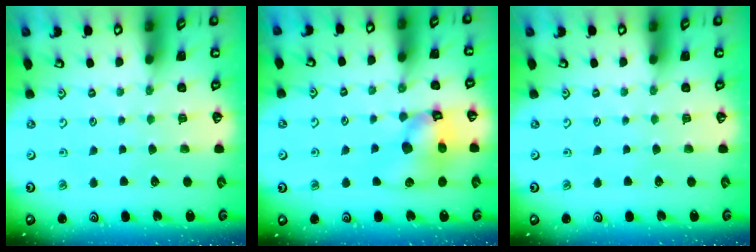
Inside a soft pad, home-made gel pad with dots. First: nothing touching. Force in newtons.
{"total": 12.3, "press": 12.2, "slide": 1.6}
{"total": 0.0}